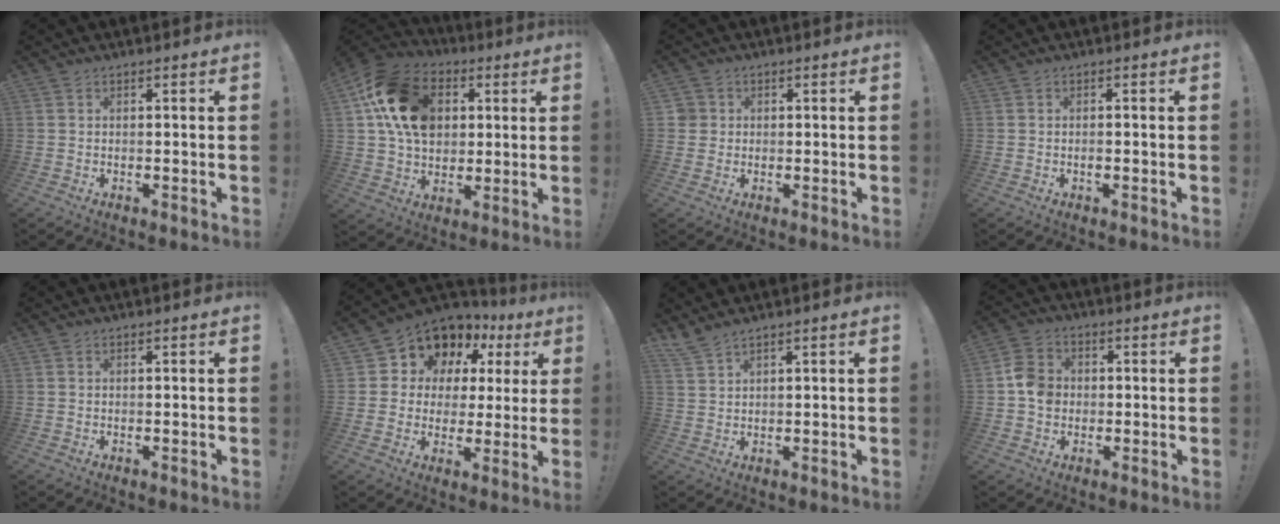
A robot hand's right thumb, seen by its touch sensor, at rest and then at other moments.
{"total": 19.3, "force": [5.7, 14.2, 11.7], "torque": [-0.189, -0.008, 0.110]}
{"total": 2.7, "force": [0.5, 2.6, 0.5], "torque": [-0.012, 0.006, 0.010]}
{"total": 0.8, "force": [-0.4, 0.4, 0.5], "torque": [-0.017, 0.004, -0.007]}
{"total": 0.0}
{"total": 10.2, "force": [6.2, 7.5, 3.2], "torque": [-0.055, -0.053, 0.121]}
{"total": 2.6, "force": [1.8, 0.3, 1.8], "torque": [-0.040, -0.007, 0.035]}
{"total": 7.7, "force": [-0.6, 6.7, 3.9], "torque": [-0.064, 0.015, -0.010]}